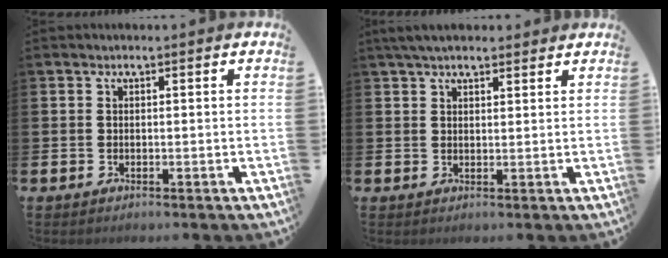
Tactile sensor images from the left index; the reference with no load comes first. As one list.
[{"total": 3.7, "force": [3.3, 1.1, 1.4], "torque": [-0.033, -0.004, 0.060]}]